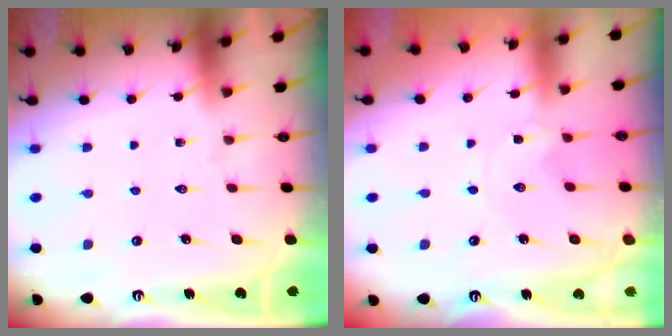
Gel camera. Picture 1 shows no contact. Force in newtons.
{"total": 0.8, "press": 0.8, "slide": 0.1}